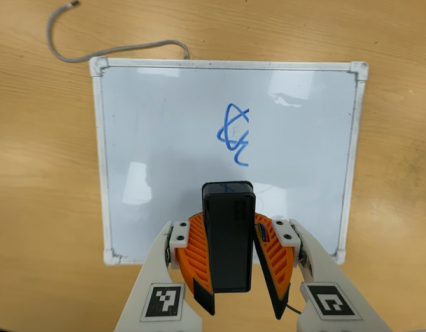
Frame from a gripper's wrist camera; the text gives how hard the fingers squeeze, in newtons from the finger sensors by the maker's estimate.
{"total": 9.3, "left": 9.1, "right": 9.4}